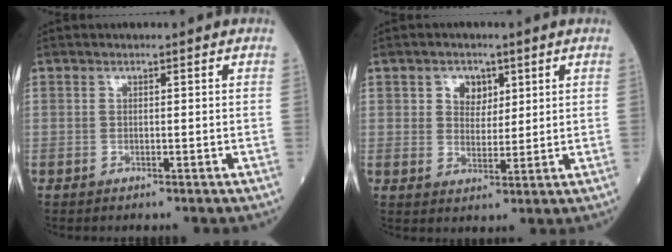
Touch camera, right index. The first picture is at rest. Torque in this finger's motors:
{"motor_torque": [0.24, 0.10, 0.05, 0.03]}